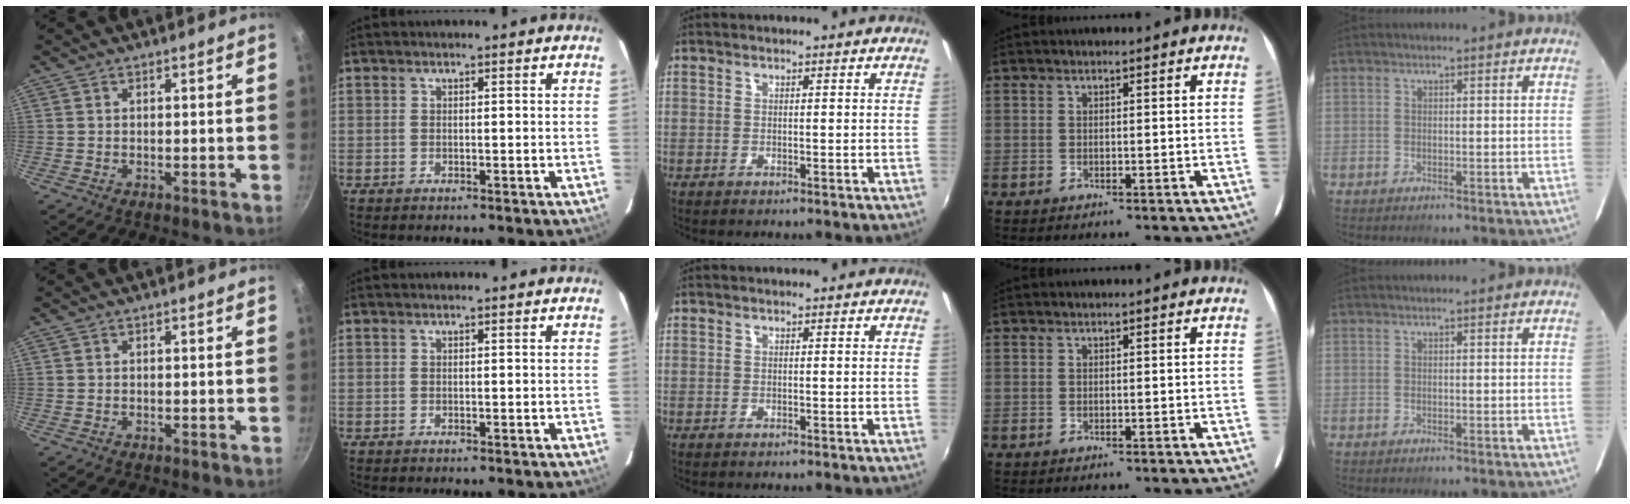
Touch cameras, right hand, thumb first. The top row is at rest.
{}